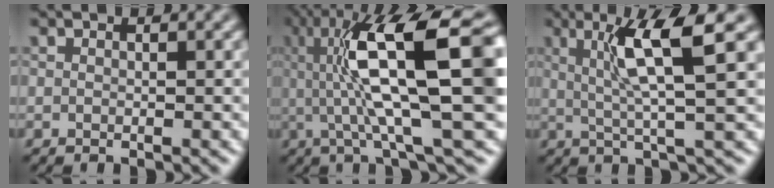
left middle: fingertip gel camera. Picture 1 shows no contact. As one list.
[{"total": 13.6, "force": [2.2, 3.2, 13.0], "torque": [-0.208, 0.017, 0.037]}, {"total": 6.3, "force": [2.0, 0.7, 5.9], "torque": [-0.106, 0.004, 0.036]}]